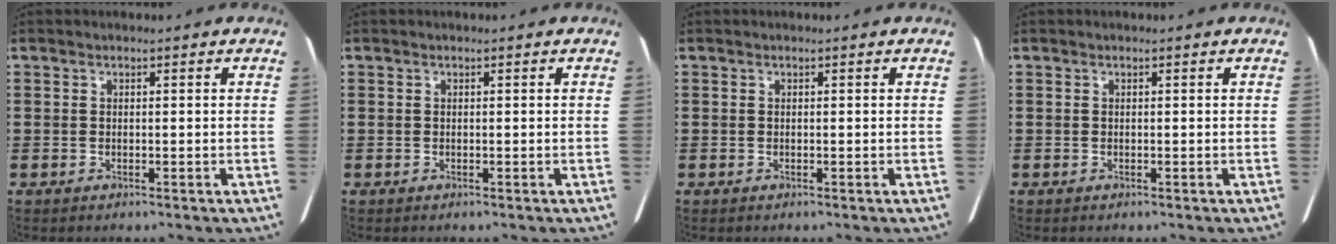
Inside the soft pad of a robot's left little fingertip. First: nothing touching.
{"total": 0.0}
{"total": 0.0}
{"total": 0.0}